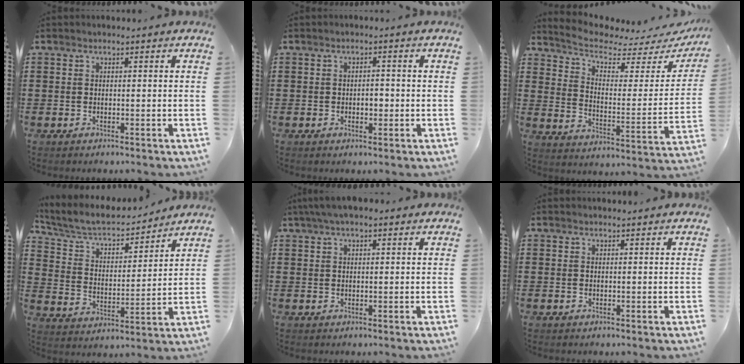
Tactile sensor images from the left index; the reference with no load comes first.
{"total": 2.0, "force": [-0.3, 1.1, 1.6], "torque": [-0.033, 0.004, -0.008]}
{"total": 5.3, "force": [4.6, 1.4, 2.3], "torque": [-0.072, -0.037, 0.075]}
{"total": 6.3, "force": [5.5, 1.8, 2.5], "torque": [-0.075, -0.034, 0.091]}
{"total": 3.0, "force": [2.0, 1.0, 2.1], "torque": [-0.044, 0.008, 0.035]}
{"total": 0.6, "force": [0.6, 0.0, 0.2], "torque": [-0.006, -0.002, 0.012]}